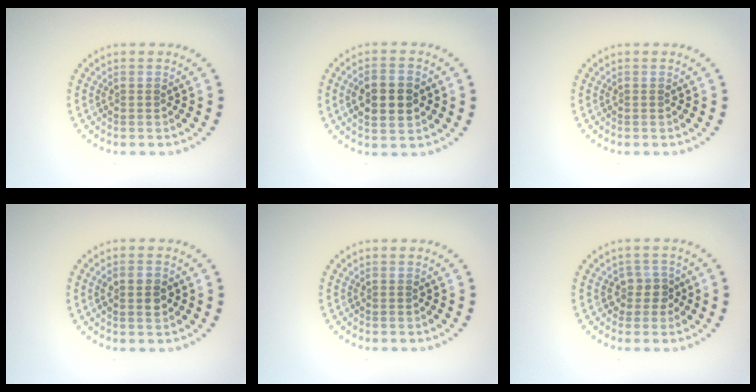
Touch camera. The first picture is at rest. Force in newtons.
{"total": 4.6, "press": 4.6, "slide": 0.2}
{"total": 0.0}
{"total": 2.0, "press": 2.0, "slide": 0.3}
{"total": 0.0}
{"total": 1.9, "press": 1.6, "slide": 1.1}